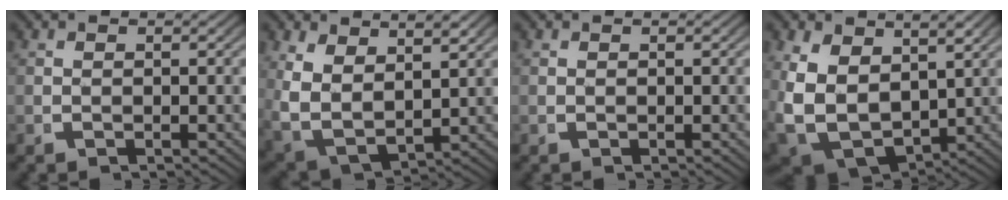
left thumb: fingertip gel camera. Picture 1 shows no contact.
{"total": 8.3, "force": [0.7, 6.6, 5.1], "torque": [-0.157, -0.043, 0.033]}
{"total": 0.0}
{"total": 11.9, "force": [-1.3, 9.3, 7.3], "torque": [-0.222, -0.074, 0.009]}